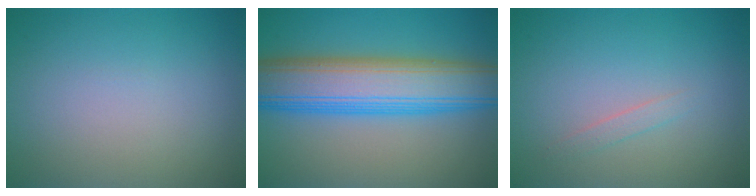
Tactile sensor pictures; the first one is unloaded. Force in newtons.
{"total": 10.5, "press": 10.5, "slide": 0.3}
{"total": 0.9, "press": 0.9, "slide": 0.1}